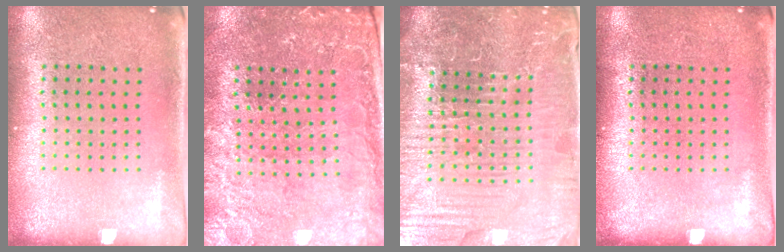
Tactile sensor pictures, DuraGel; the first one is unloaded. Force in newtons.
{"total": 1.2, "press": 1.2, "slide": 0.4}
{"total": 6.0, "press": 5.5, "slide": 2.5}
{"total": 0.0}